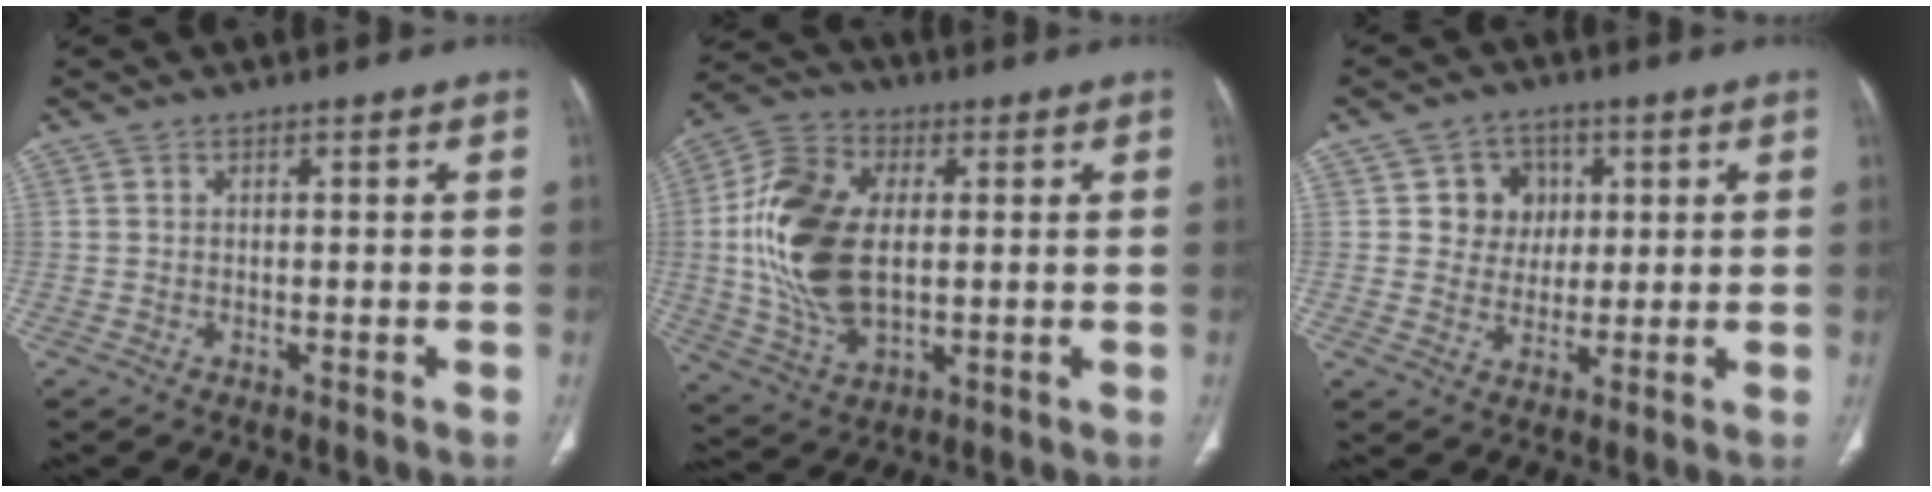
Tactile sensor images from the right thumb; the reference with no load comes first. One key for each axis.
{"total": 18.4, "fx": 1.1, "fy": 11.1, "fz": 14.6, "tx": -0.291, "ty": 0.000, "tz": 0.026}
{"total": 7.3, "fx": 1.9, "fy": 6.8, "fz": 1.9, "tx": 0.012, "ty": 0.002, "tz": 0.030}